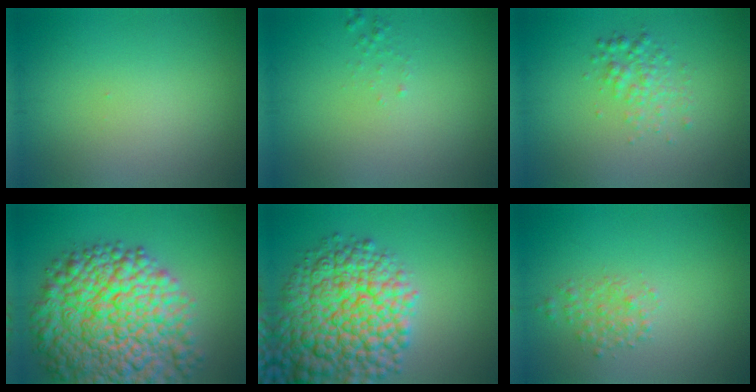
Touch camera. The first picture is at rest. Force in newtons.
{"total": 0.6, "press": 0.6, "slide": 0.1}
{"total": 2.1, "press": 2.1, "slide": 0.0}
{"total": 15.0, "press": 15.0, "slide": 0.7}
{"total": 11.9, "press": 11.9, "slide": 0.5}
{"total": 1.6, "press": 1.6, "slide": 0.0}